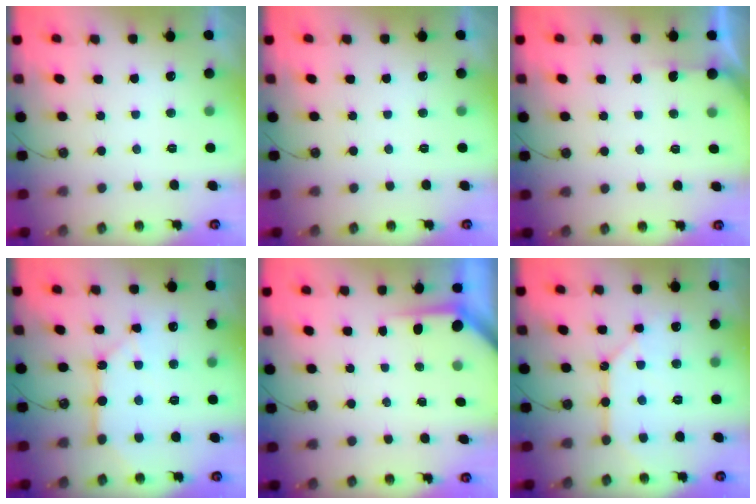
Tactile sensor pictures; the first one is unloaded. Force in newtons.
{"total": 0.0}
{"total": 2.9, "press": 2.9, "slide": 0.4}
{"total": 10.8, "press": 10.8, "slide": 0.6}
{"total": 3.7, "press": 3.7, "slide": 0.4}
{"total": 10.9, "press": 10.8, "slide": 1.2}